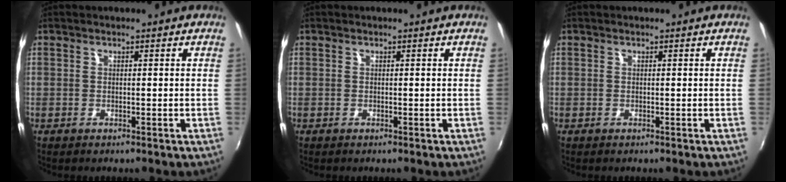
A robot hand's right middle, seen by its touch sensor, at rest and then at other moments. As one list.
[{"total": 0.0}, {"total": 0.0}]